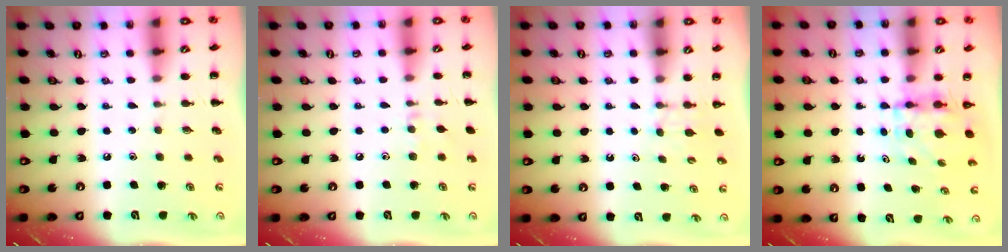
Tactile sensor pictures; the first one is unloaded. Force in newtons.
{"total": 5.4, "press": 5.1, "slide": 1.8}
{"total": 2.6, "press": 2.4, "slide": 1.0}
{"total": 3.9, "press": 3.9, "slide": 0.3}